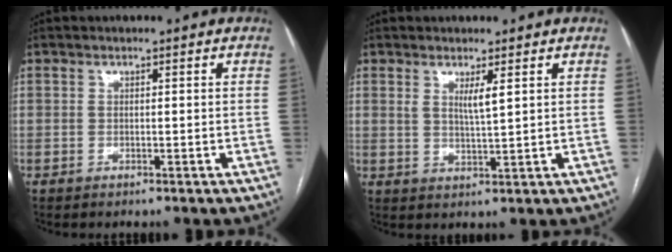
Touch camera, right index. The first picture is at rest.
{"total": 2.9, "force": [1.3, 0.0, 2.6], "torque": [-0.052, -0.009, 0.027]}